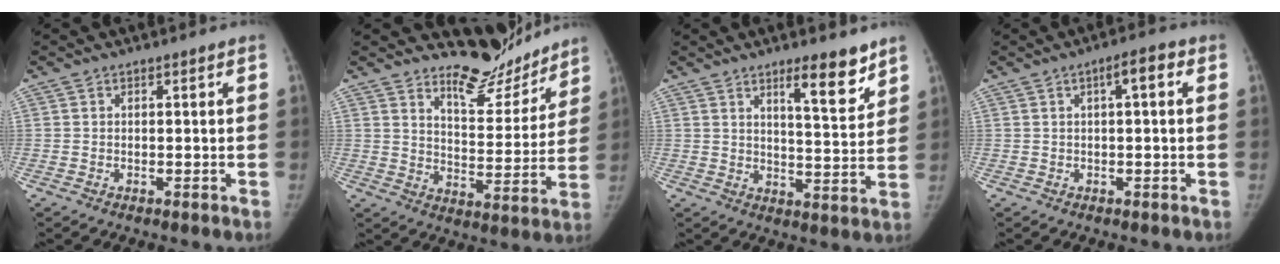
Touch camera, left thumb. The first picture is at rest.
{"total": 11.7, "force": [11.0, 3.6, 1.8], "torque": [0.009, -0.102, 0.166]}
{"total": 9.0, "force": [6.2, 2.1, 6.2], "torque": [-0.073, -0.048, 0.093]}
{"total": 3.8, "force": [1.0, 1.1, 3.5], "torque": [-0.052, 0.010, 0.010]}